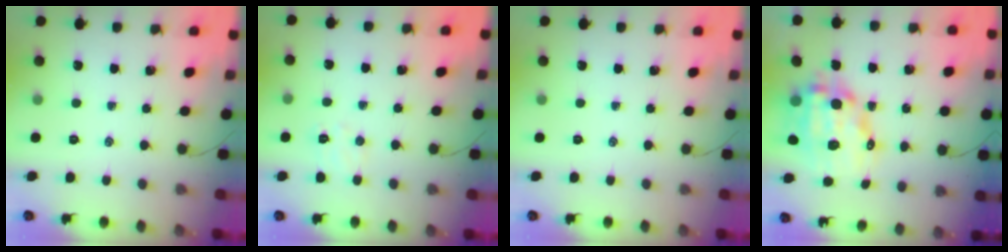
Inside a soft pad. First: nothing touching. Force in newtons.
{"total": 5.0, "press": 4.8, "slide": 1.1}
{"total": 0.0}
{"total": 14.1, "press": 13.7, "slide": 3.3}